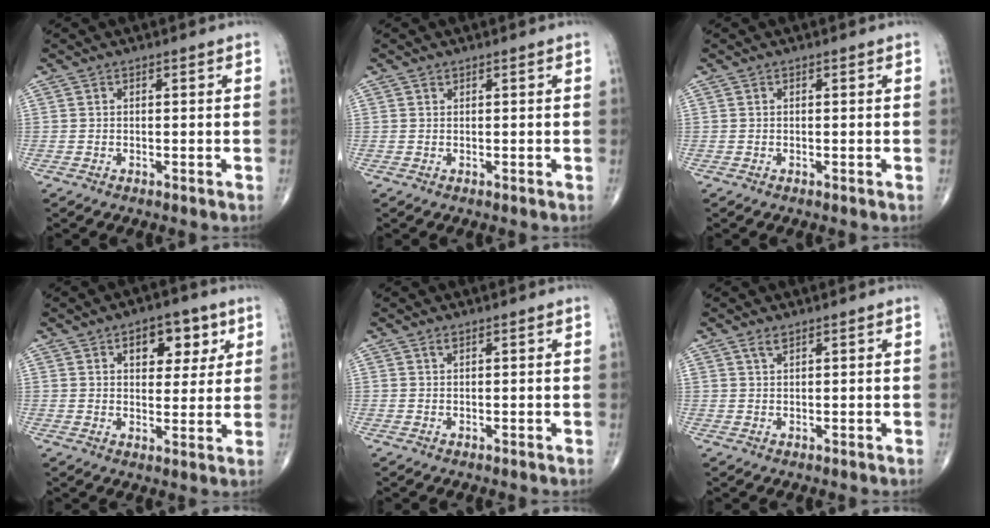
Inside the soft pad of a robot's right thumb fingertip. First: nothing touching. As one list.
[{"total": 0.5, "force": [0.4, 0.4, 0.1], "torque": [0.001, -0.002, 0.006]}, {"total": 0.0}, {"total": 9.3, "force": [4.1, 5.5, 6.3], "torque": [-0.046, -0.012, 0.053]}, {"total": 0.8, "force": [0.6, 0.4, 0.5], "torque": [-0.007, 0.002, 0.011]}, {"total": 1.7, "force": [1.2, 0.7, 1.0], "torque": [-0.017, 0.001, 0.024]}]